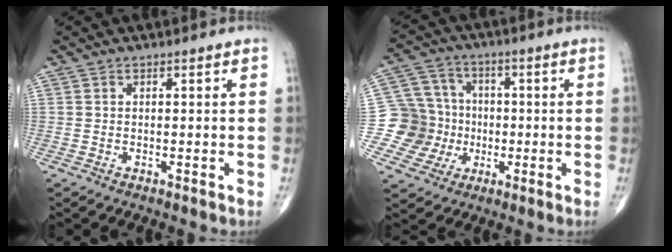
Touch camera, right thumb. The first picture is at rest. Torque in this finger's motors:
{"motor_torque": [0.28, 0.26, -0.11, -0.04, -0.03]}